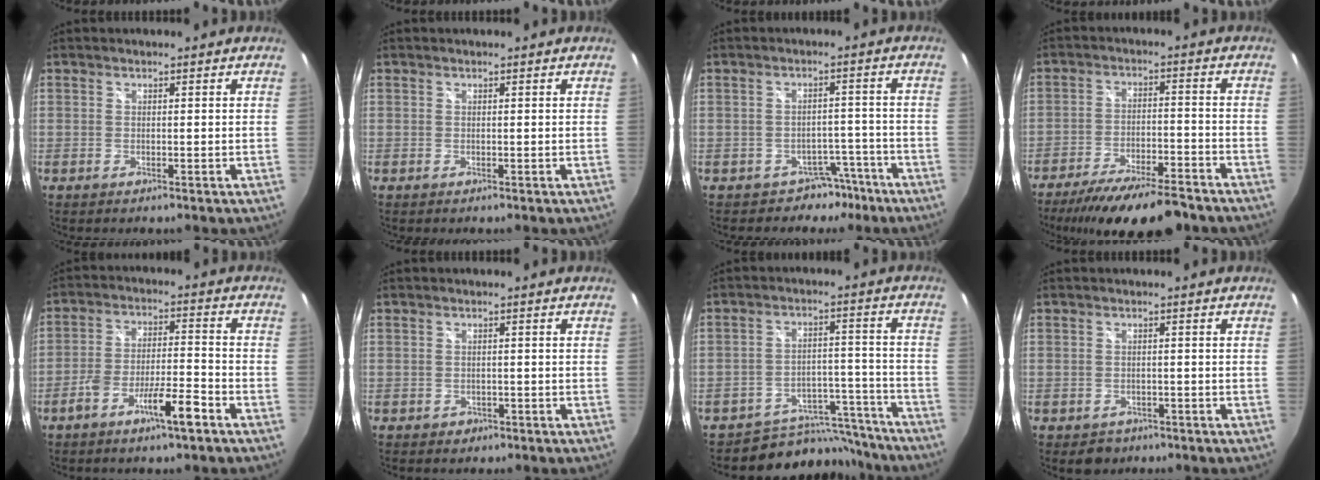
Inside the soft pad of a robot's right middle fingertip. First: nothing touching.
{"total": 0.0}
{"total": 5.3, "force": [-3.9, 3.6, 0.3], "torque": [0.000, 0.033, -0.048]}
{"total": 16.3, "force": [-13.6, 3.3, 8.3], "torque": [-0.162, -0.025, -0.208]}
{"total": 8.1, "force": [-5.1, 1.1, 6.2], "torque": [-0.124, 0.004, -0.086]}
{"total": 1.9, "force": [-1.0, 1.5, 0.5], "torque": [-0.011, -0.003, -0.012]}
{"total": 12.8, "force": [-11.8, 5.0, 0.7], "torque": [-0.009, 0.044, -0.159]}
{"total": 3.2, "force": [-1.9, 2.5, 0.8], "torque": [-0.022, -0.005, -0.023]}